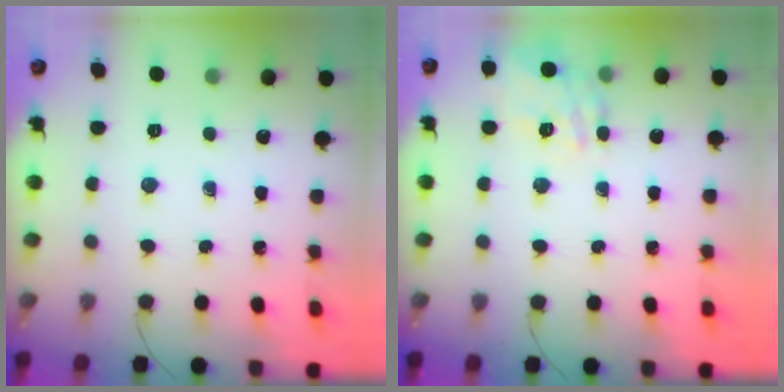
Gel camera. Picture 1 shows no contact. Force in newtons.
{"total": 14.1, "press": 14.1, "slide": 0.9}